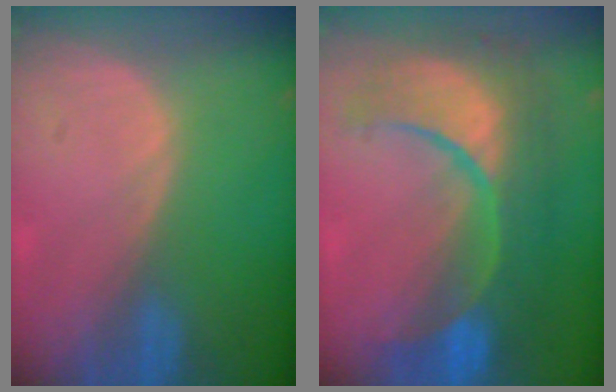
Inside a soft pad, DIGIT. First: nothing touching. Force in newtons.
{"total": 12.5, "press": 12.4, "slide": 1.4}